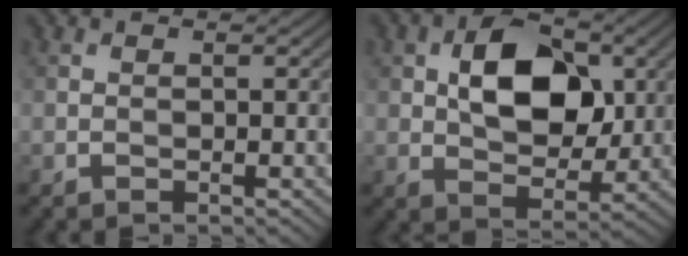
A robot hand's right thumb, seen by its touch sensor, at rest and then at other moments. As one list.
[{"total": 9.9, "force": [2.1, 6.3, 7.3], "torque": [-0.129, 0.007, 0.033]}]